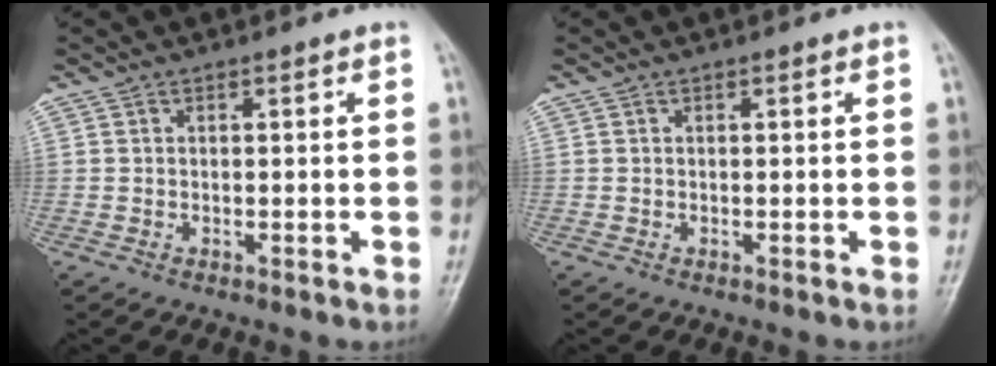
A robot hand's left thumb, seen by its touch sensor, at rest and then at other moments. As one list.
[{"total": 0.0}]